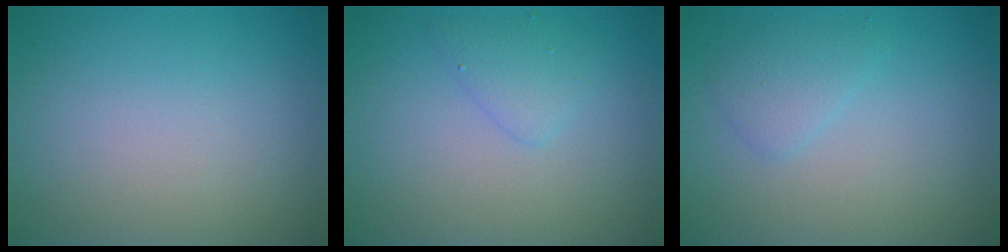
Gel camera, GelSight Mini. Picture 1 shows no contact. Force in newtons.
{"total": 1.7, "press": 1.6, "slide": 0.1}
{"total": 1.6, "press": 1.6, "slide": 0.0}